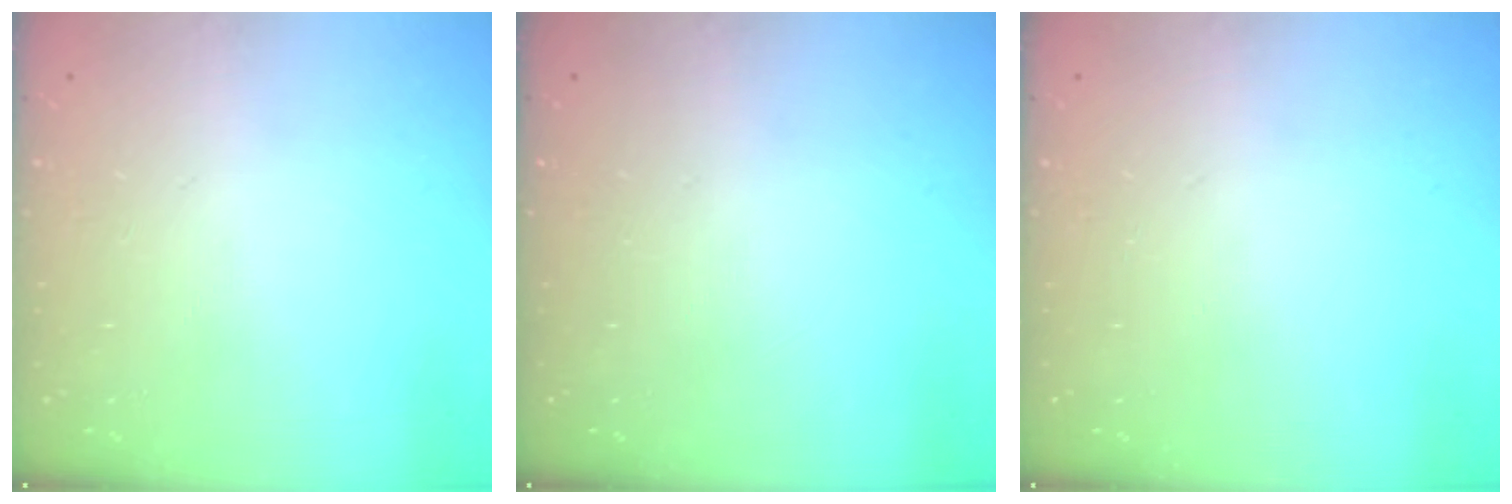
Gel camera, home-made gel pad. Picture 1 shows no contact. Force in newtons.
{"total": 0.0}
{"total": 0.0}